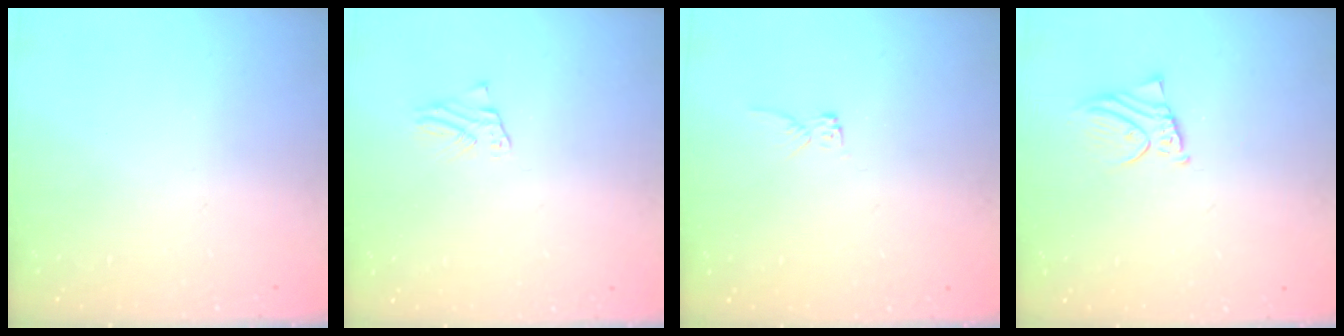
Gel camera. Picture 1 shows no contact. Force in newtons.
{"total": 1.6, "press": 1.6, "slide": 0.2}
{"total": 2.6, "press": 2.6, "slide": 0.1}
{"total": 3.3, "press": 3.3, "slide": 0.2}